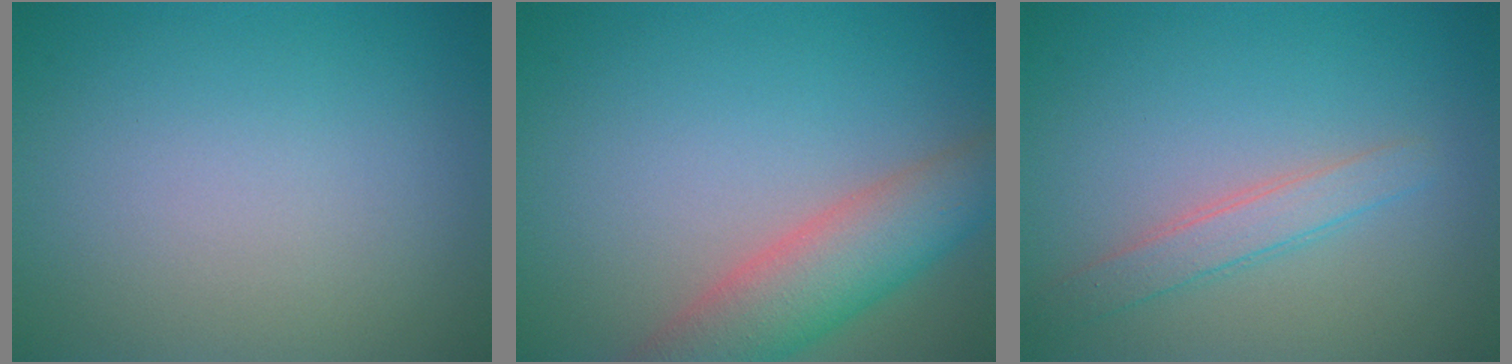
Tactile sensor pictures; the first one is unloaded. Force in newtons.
{"total": 5.5, "press": 5.5, "slide": 0.6}
{"total": 2.3, "press": 2.3, "slide": 0.1}